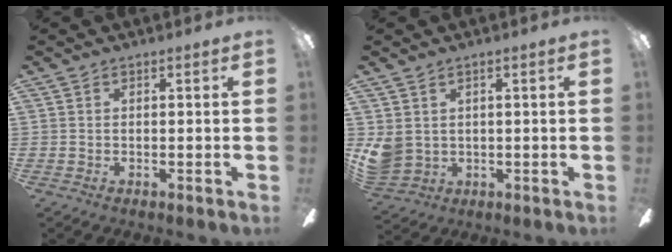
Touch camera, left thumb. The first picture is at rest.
{"total": 5.1, "force": [1.2, 4.5, 2.1], "torque": [-0.053, 0.001, 0.027]}